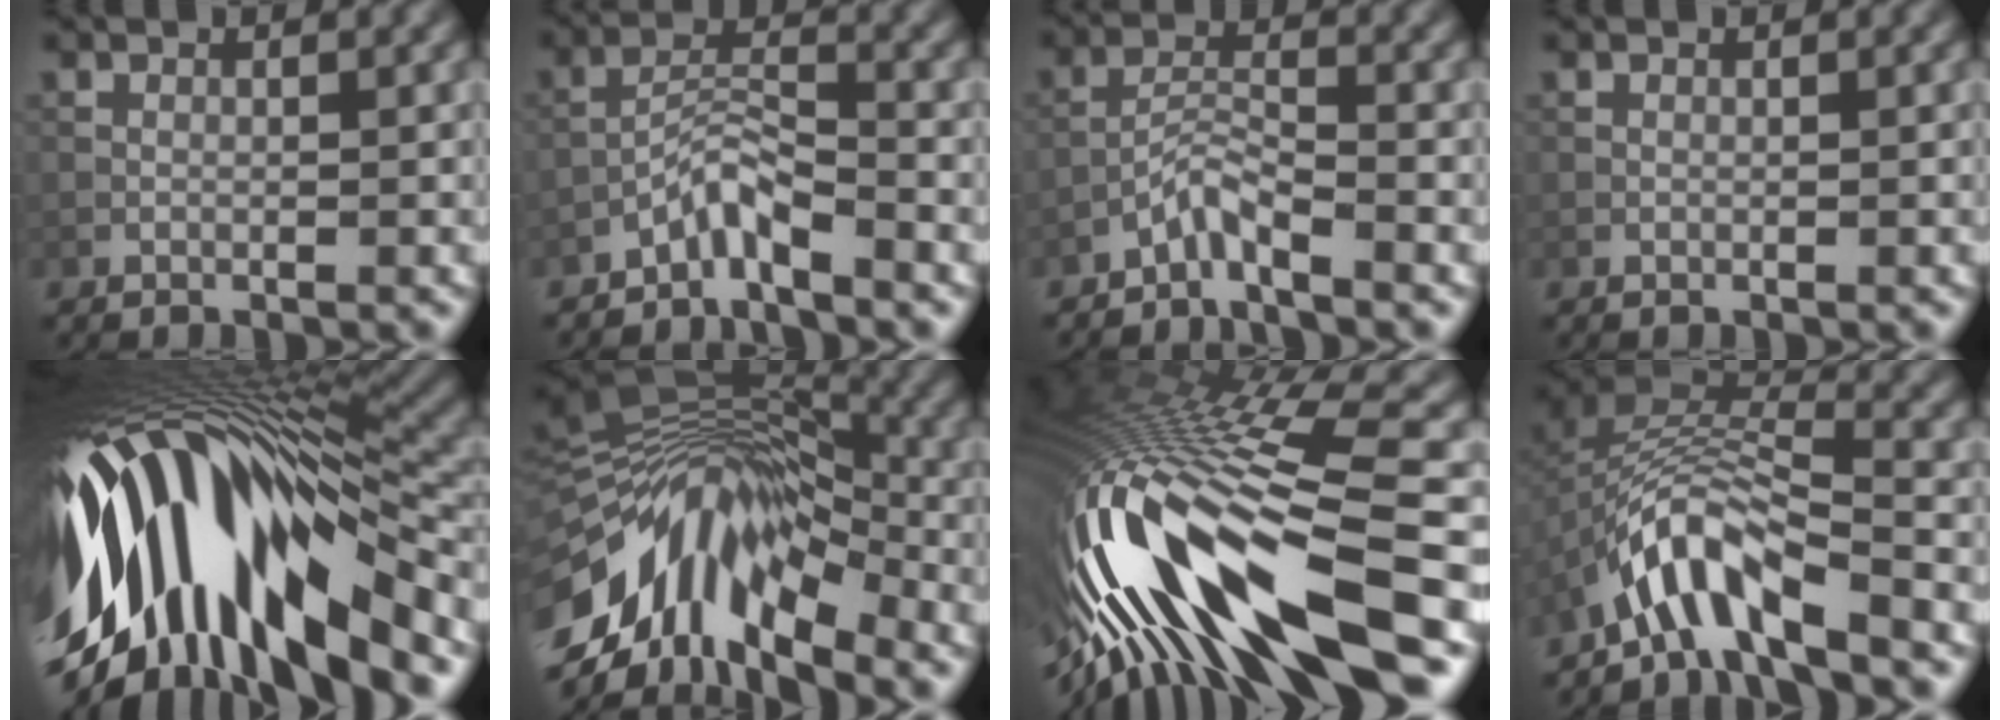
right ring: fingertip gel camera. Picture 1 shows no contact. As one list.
[{"total": 2.6, "force": [-2.0, 0.3, 1.5], "torque": [-0.033, 0.013, -0.041]}, {"total": 2.1, "force": [-1.8, 0.0, 1.1], "torque": [-0.025, 0.009, -0.039]}, {"total": 0.0}, {"total": 16.1, "force": [-3.5, 7.6, 13.8], "torque": [-0.260, -0.015, -0.047]}, {"total": 13.4, "force": [-4.2, 6.7, 10.7], "torque": [-0.192, 0.022, -0.084]}, {"total": 17.0, "force": [-4.1, 4.3, 15.9], "torque": [-0.297, 0.005, -0.060]}, {"total": 6.6, "force": [-3.9, 2.1, 4.9], "torque": [-0.083, 0.007, -0.078]}]